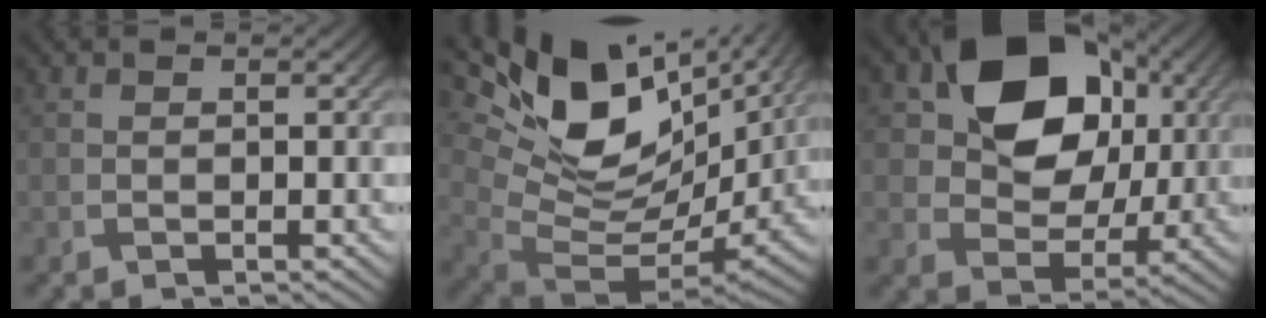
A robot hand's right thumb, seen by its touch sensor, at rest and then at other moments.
{"total": 15.8, "force": [7.5, 8.6, 10.8], "torque": [-0.219, 0.007, 0.142]}
{"total": 14.6, "force": [4.7, 10.6, 8.8], "torque": [-0.142, 0.007, 0.076]}